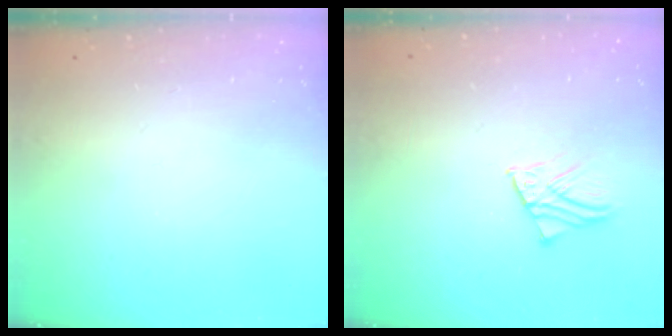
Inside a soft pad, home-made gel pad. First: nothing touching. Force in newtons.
{"total": 2.6, "press": 2.6, "slide": 0.2}